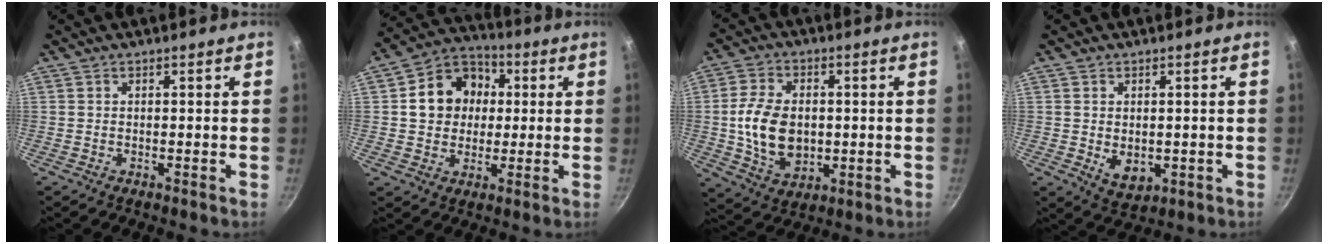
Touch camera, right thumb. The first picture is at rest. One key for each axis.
{"total": 12.5, "fx": 1.8, "fy": 10.6, "fz": 6.4, "tx": -0.071, "ty": 0.021, "tz": 0.019}
{"total": 12.6, "fx": -0.1, "fy": 8.6, "fz": 9.1, "tx": -0.154, "ty": -0.002, "tz": 0.004}
{"total": 5.2, "fx": -0.3, "fy": 3.7, "fz": 3.7, "tx": -0.051, "ty": -0.013, "tz": 0.006}